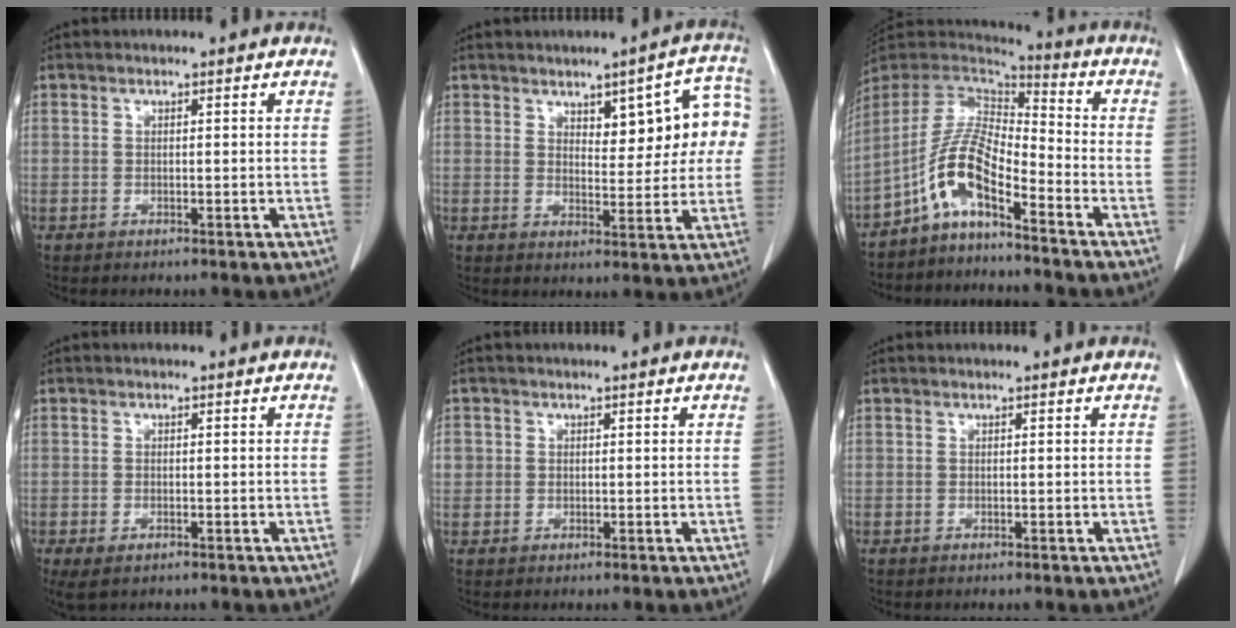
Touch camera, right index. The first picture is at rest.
{"total": 9.5, "force": [2.9, 3.2, 8.4], "torque": [-0.096, 0.024, 0.040]}
{"total": 9.5, "force": [-5.5, 2.1, 7.5], "torque": [-0.161, 0.019, -0.109]}
{"total": 3.3, "force": [-1.9, 1.3, 2.4], "torque": [-0.051, -0.010, -0.025]}
{"total": 2.0, "force": [0.3, 1.9, 0.4], "torque": [0.004, 0.005, 0.006]}
{"total": 0.0}